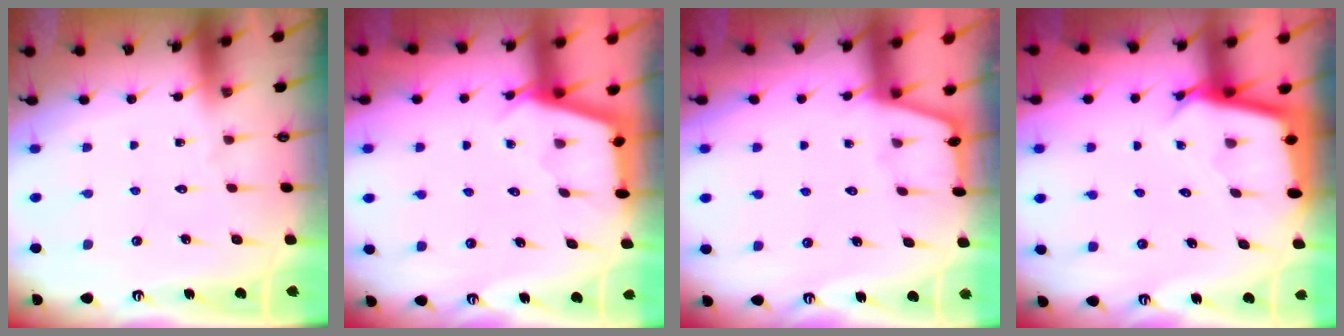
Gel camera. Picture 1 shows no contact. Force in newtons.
{"total": 2.7, "press": 2.7, "slide": 0.3}
{"total": 1.5, "press": 1.5, "slide": 0.2}
{"total": 2.7, "press": 2.7, "slide": 0.0}